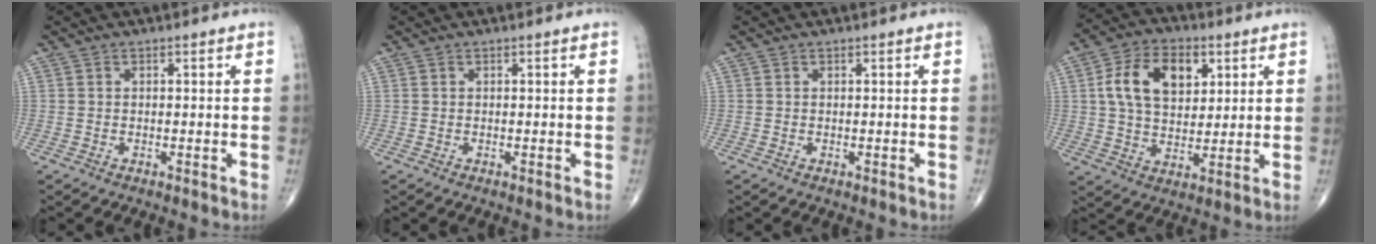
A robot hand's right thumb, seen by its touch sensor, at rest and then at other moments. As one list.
[{"total": 0.0}, {"total": 0.0}, {"total": 13.3, "force": [4.0, 8.5, 9.4], "torque": [-0.138, -0.003, 0.069]}]